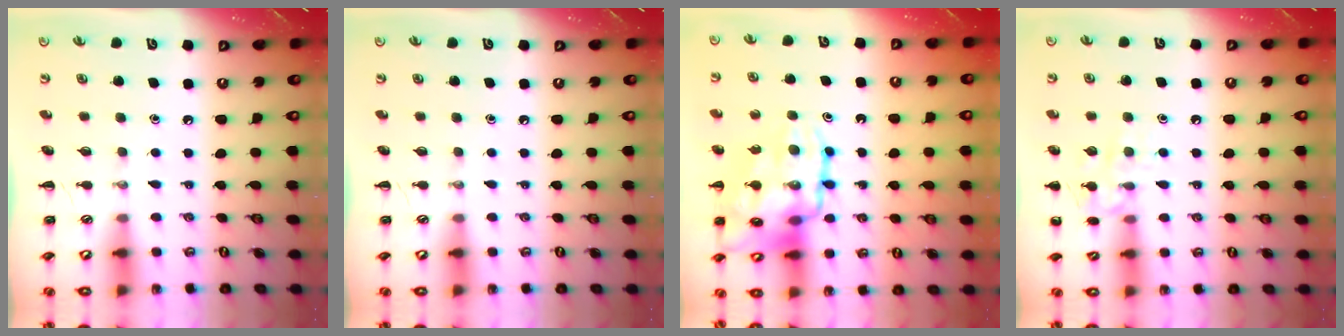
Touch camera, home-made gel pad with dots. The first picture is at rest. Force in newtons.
{"total": 0.0}
{"total": 20.7, "press": 20.6, "slide": 2.7}
{"total": 10.3, "press": 10.2, "slide": 1.4}